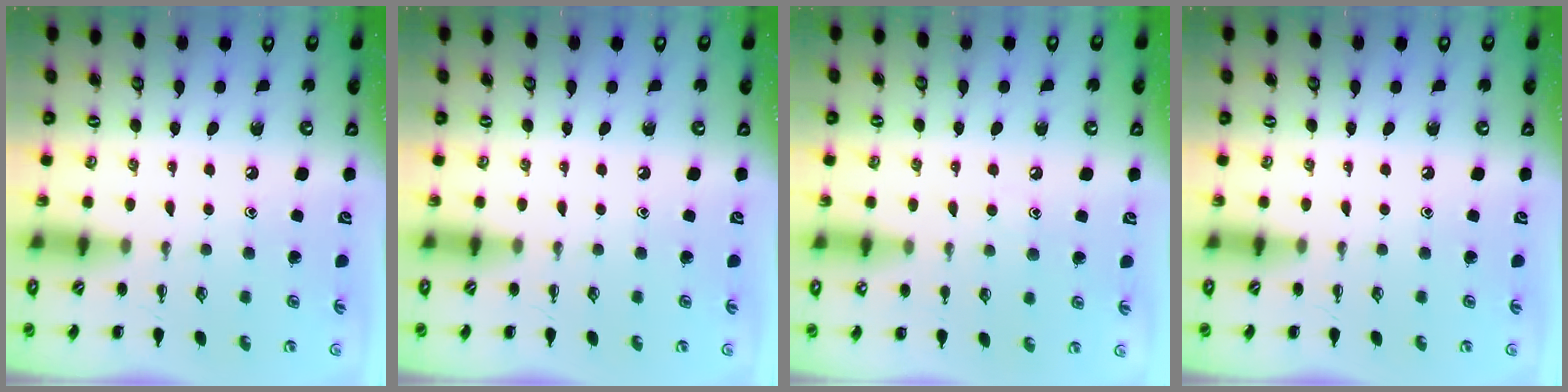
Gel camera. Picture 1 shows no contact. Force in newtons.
{"total": 0.0}
{"total": 6.9, "press": 6.7, "slide": 1.8}
{"total": 0.0}